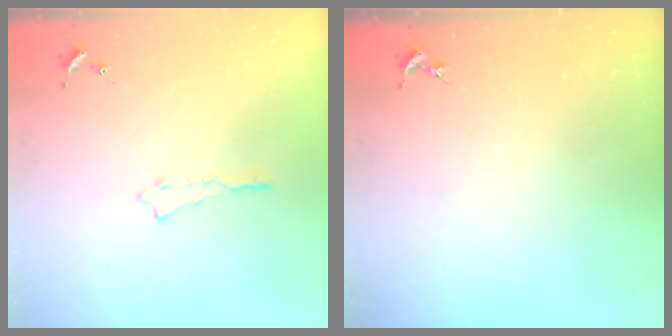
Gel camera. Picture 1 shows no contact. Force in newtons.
{"total": 0.0}